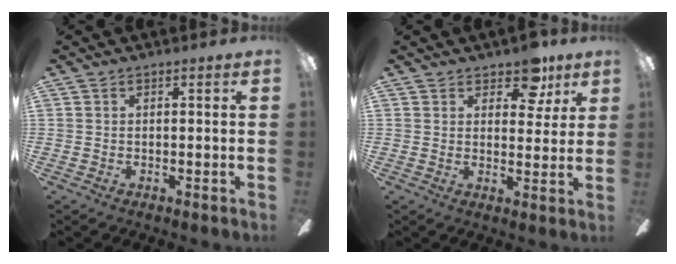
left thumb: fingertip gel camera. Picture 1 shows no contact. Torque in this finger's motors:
{"motor_torque": [0.47, 0.40, 0.40, -0.39, 0.00]}